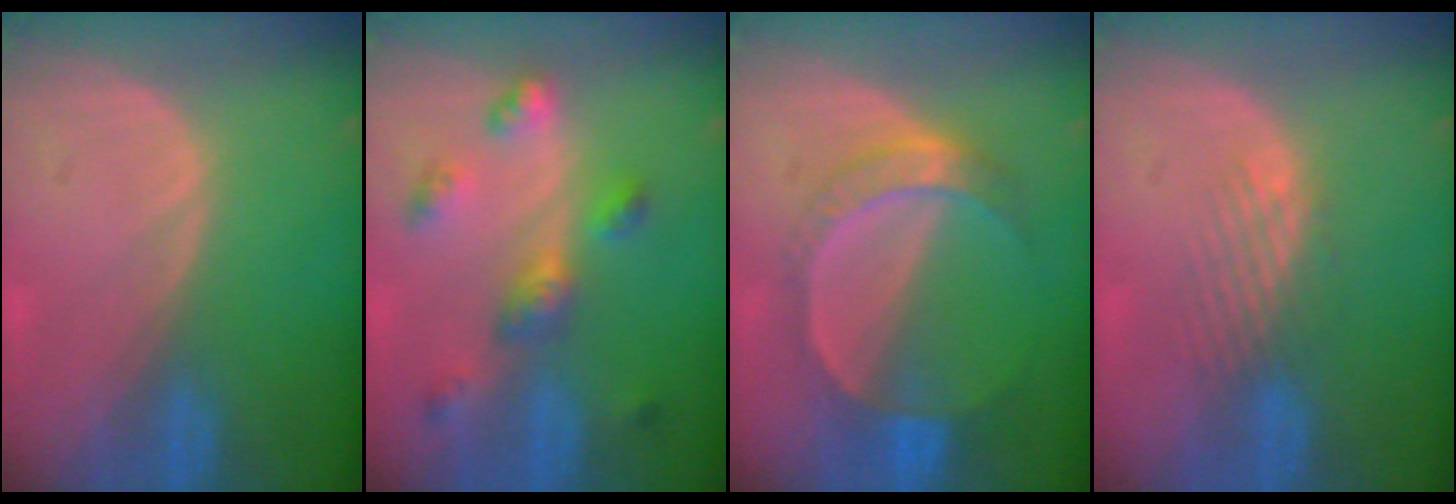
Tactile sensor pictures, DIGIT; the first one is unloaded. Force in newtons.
{"total": 6.5, "press": 5.9, "slide": 2.7}
{"total": 7.3, "press": 6.4, "slide": 3.4}
{"total": 3.4, "press": 2.8, "slide": 1.9}